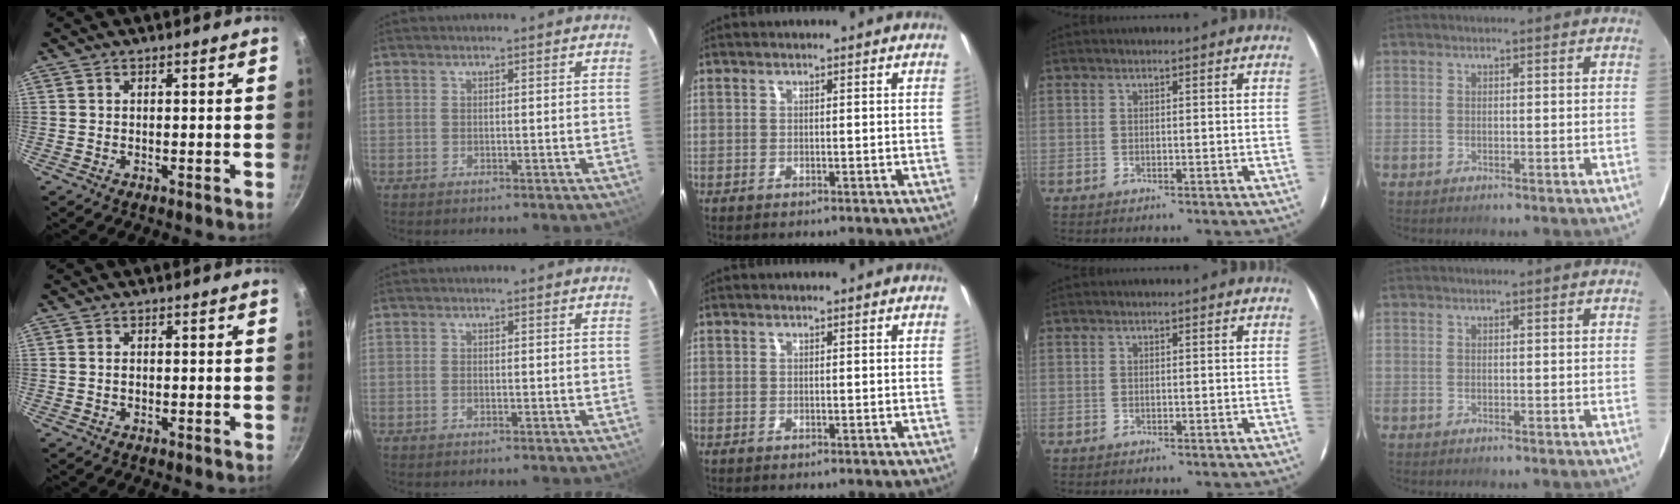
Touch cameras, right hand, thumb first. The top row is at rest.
{"thumb": {"total": 0.9, "force": [0.0, 0.7, 0.6], "torque": [-0.008, 0.003, 0.000]}, "index": {"total": 0.9, "force": [-0.4, 0.5, 0.6], "torque": [-0.014, 0.001, -0.008]}}